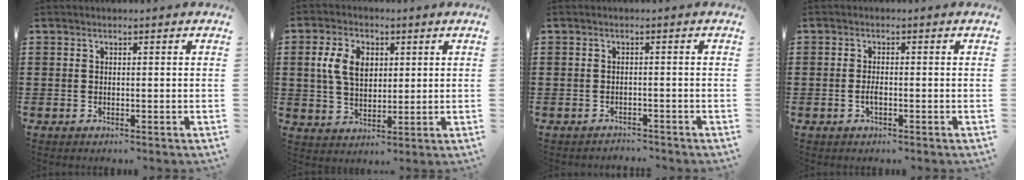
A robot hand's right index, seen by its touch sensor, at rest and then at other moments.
{"total": 6.7, "force": [1.6, 4.5, 4.6], "torque": [-0.119, 0.011, 0.023]}
{"total": 1.3, "force": [-1.3, 0.2, -0.1], "torque": [-0.004, 0.001, -0.029]}
{"total": 1.8, "force": [-0.5, 0.6, 1.6], "torque": [-0.031, 0.000, -0.009]}